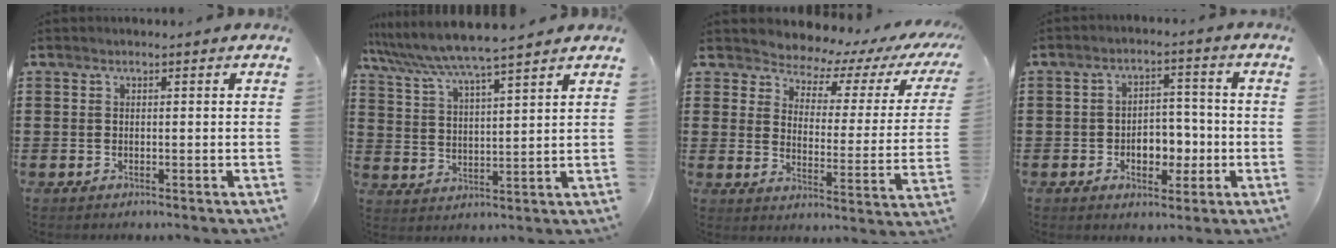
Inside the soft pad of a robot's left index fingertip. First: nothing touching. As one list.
[{"total": 6.3, "force": [5.6, -0.6, 2.8], "torque": [-0.076, -0.034, 0.093]}, {"total": 4.0, "force": [3.7, 1.3, 0.5], "torque": [-0.031, -0.038, 0.056]}, {"total": 5.6, "force": [-1.5, 3.9, 3.8], "torque": [-0.066, 0.009, -0.030]}]